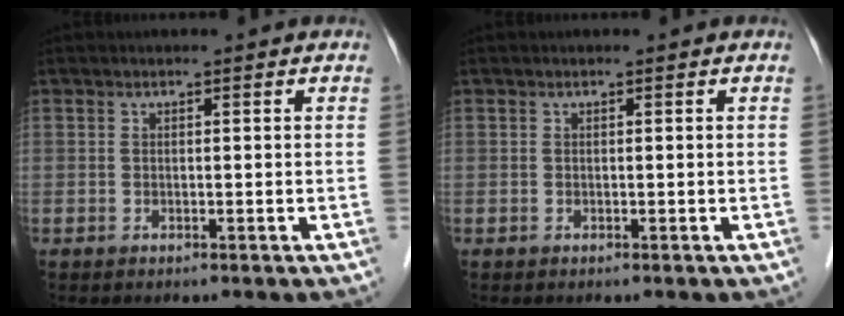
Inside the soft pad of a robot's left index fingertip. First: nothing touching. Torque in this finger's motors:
{"motor_torque": [0.00, 0.00, 0.00, 0.00]}